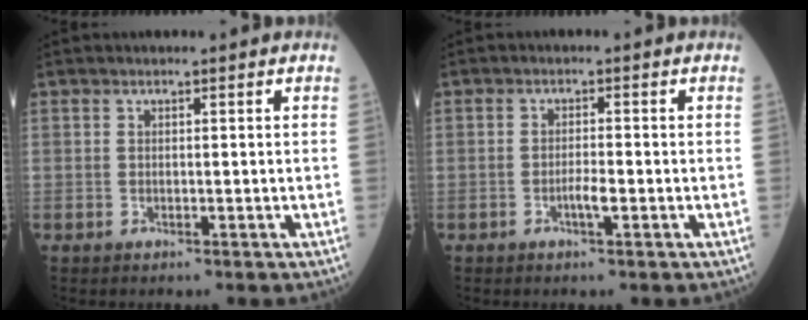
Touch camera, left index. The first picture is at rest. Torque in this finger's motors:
{"motor_torque": [0.59, 0.32, 0.06, 0.03]}